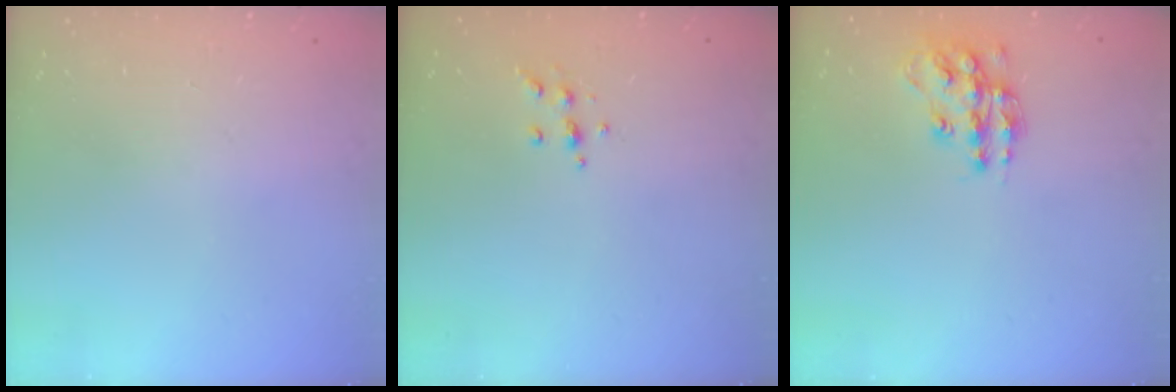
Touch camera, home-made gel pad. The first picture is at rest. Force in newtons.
{"total": 5.4, "press": 5.3, "slide": 0.6}
{"total": 13.8, "press": 13.8, "slide": 0.8}